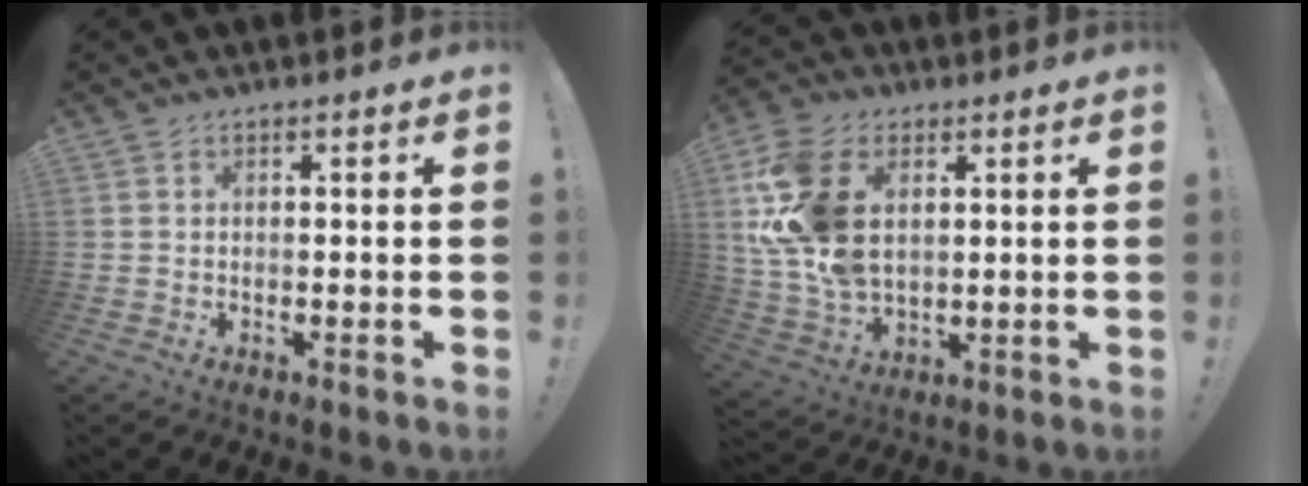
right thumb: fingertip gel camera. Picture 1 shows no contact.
{"total": 18.6, "force": [4.7, 12.4, 13.0], "torque": [-0.266, -0.014, 0.087]}